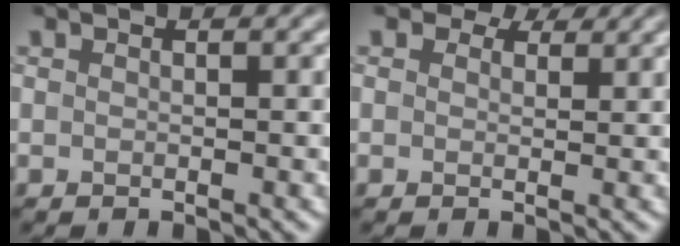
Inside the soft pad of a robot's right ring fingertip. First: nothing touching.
{"total": 2.9, "force": [2.1, 1.4, 1.2], "torque": [-0.024, -0.001, 0.020]}